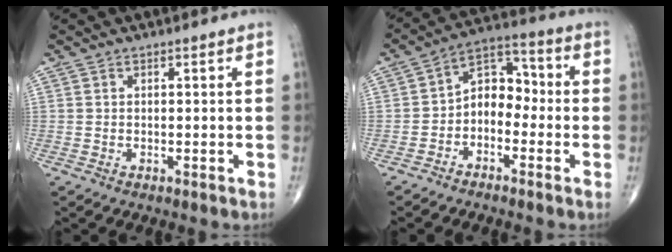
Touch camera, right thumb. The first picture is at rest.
{"total": 7.9, "force": [-2.2, 5.6, 5.2], "torque": [-0.055, 0.044, -0.056]}